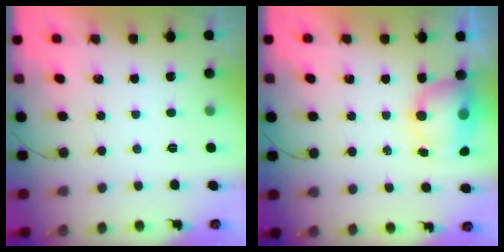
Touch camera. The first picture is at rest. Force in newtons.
{"total": 8.3, "press": 7.7, "slide": 3.0}